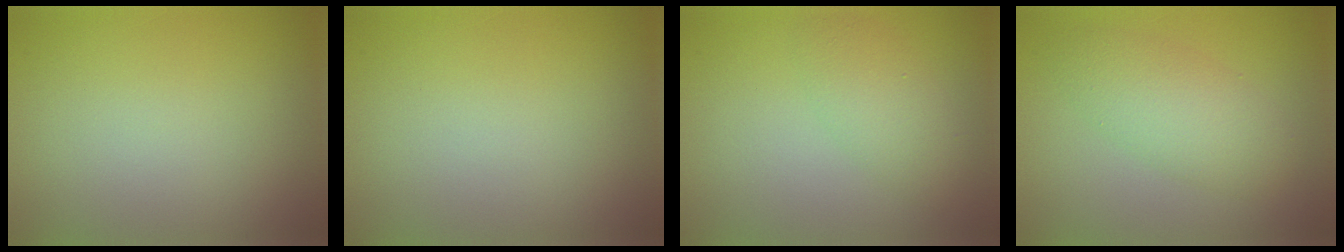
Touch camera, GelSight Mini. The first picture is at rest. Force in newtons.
{"total": 0.0}
{"total": 2.7, "press": 2.7, "slide": 0.2}
{"total": 3.8, "press": 3.8, "slide": 0.1}